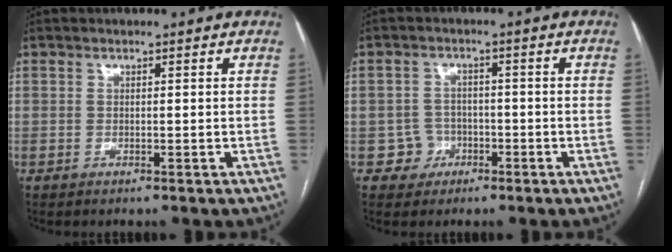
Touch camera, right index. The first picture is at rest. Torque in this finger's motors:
{"motor_torque": [-0.77, 0.30, -0.78, -0.21]}